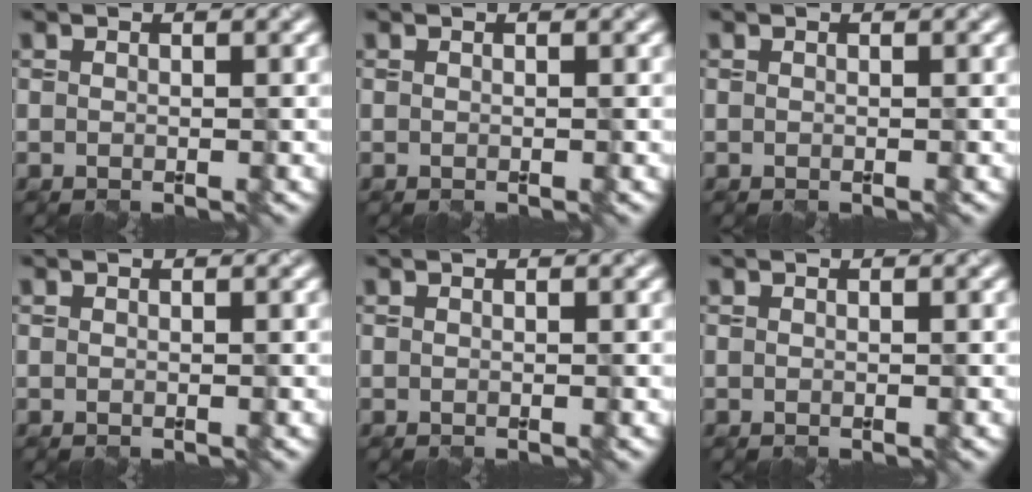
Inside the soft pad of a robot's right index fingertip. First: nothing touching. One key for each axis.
{"total": 0.0}
{"total": 0.0}
{"total": 0.0}
{"total": 0.0}
{"total": 0.0}